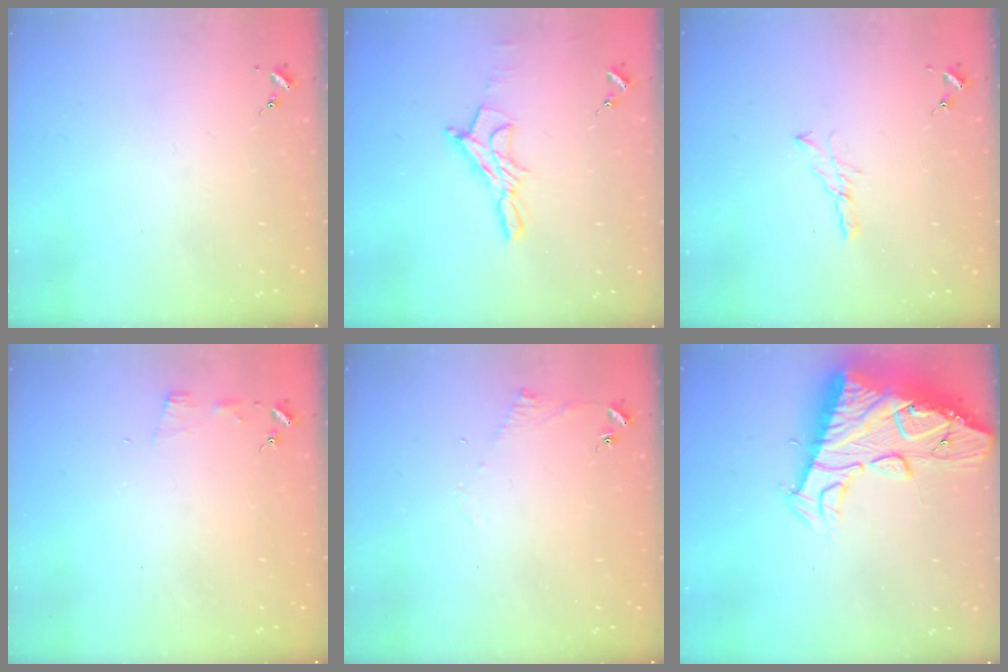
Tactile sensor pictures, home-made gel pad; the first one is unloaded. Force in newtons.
{"total": 10.8, "press": 10.8, "slide": 0.7}
{"total": 5.1, "press": 5.1, "slide": 0.1}
{"total": 4.2, "press": 4.2, "slide": 0.5}
{"total": 5.1, "press": 5.1, "slide": 0.5}
{"total": 21.9, "press": 21.8, "slide": 2.3}